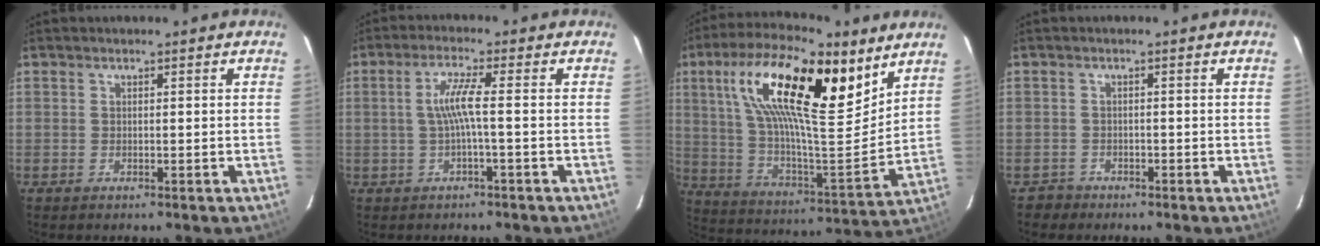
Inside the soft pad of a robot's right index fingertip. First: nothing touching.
{"total": 4.3, "force": [-0.7, -0.6, 4.2], "torque": [-0.089, 0.001, -0.009]}
{"total": 25.1, "force": [12.6, 8.3, 20.0], "torque": [-0.354, 0.035, 0.217]}
{"total": 2.3, "force": [-1.5, 1.7, -0.3], "torque": [0.000, 0.010, -0.027]}